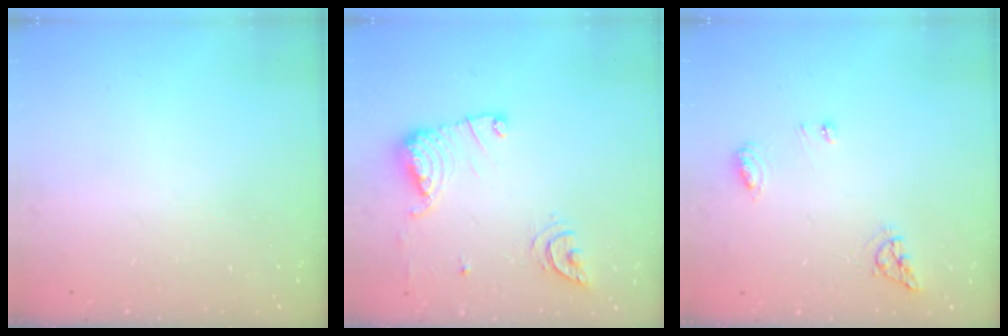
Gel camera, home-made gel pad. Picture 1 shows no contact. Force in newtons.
{"total": 12.2, "press": 12.2, "slide": 1.2}
{"total": 6.6, "press": 6.5, "slide": 0.6}